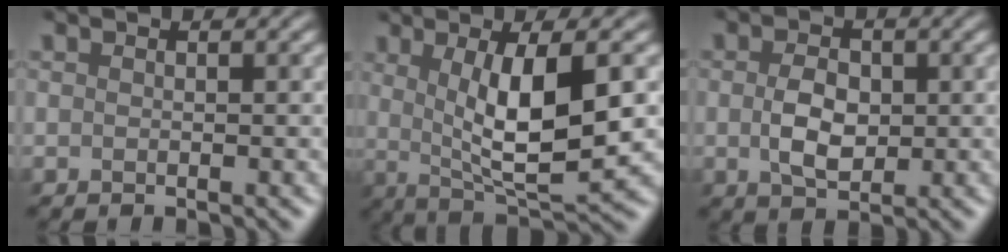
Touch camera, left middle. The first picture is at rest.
{"total": 7.5, "force": [0.8, 1.6, 7.3], "torque": [-0.125, -0.007, 0.022]}
{"total": 2.8, "force": [0.1, 1.8, 2.1], "torque": [-0.050, 0.000, 0.006]}